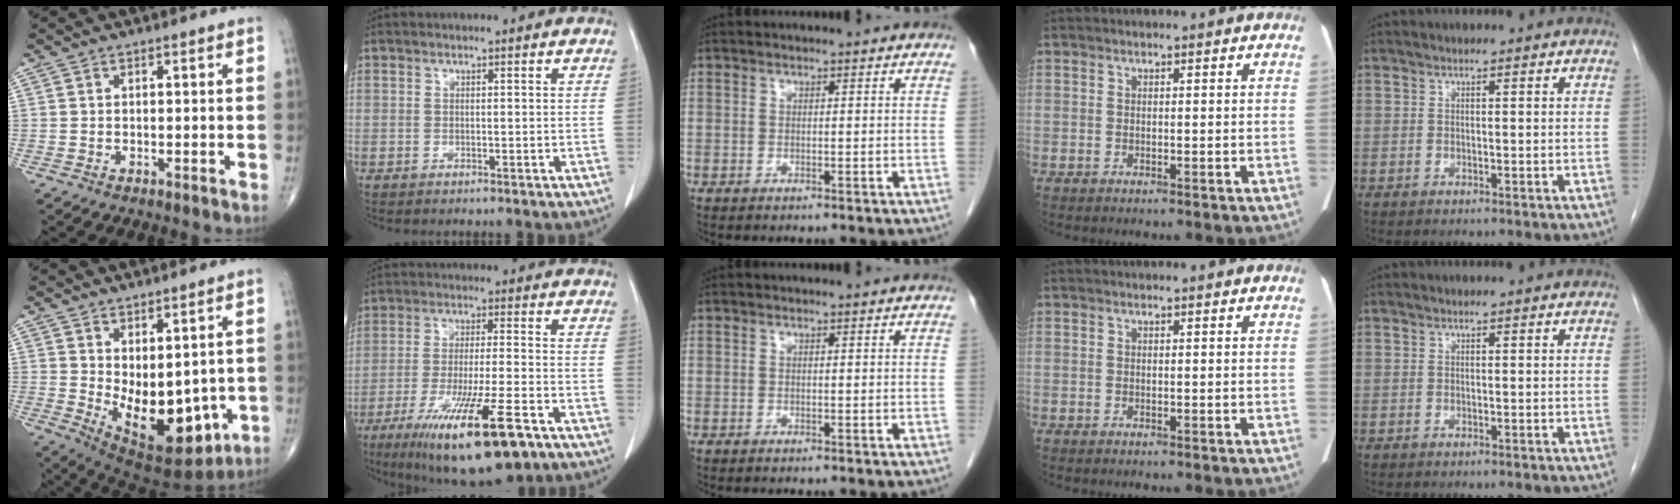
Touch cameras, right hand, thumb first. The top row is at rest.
{"thumb": {"total": 15.7, "force": [-1.8, 8.2, 13.2], "torque": [-0.170, -0.023, 0.003]}, "index": {"total": 17.3, "force": [-10.0, 2.4, 13.9], "torque": [-0.225, -0.037, -0.161]}}